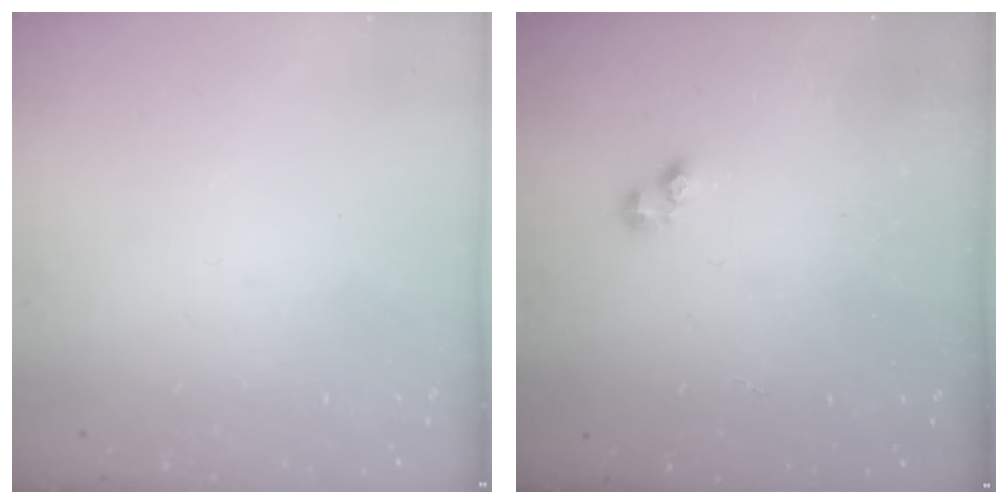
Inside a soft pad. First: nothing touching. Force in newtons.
{"total": 2.3, "press": 2.2, "slide": 0.3}